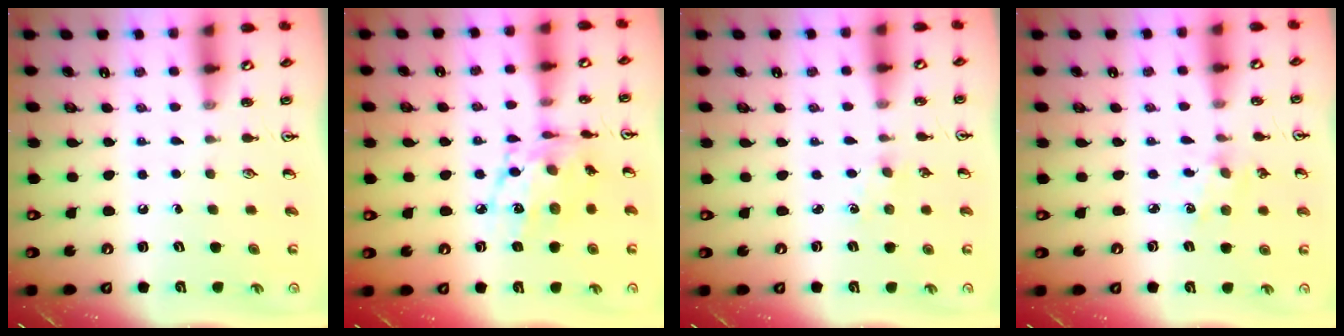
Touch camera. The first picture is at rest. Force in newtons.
{"total": 12.4, "press": 12.4, "slide": 0.9}
{"total": 1.2, "press": 1.2, "slide": 0.3}
{"total": 1.8, "press": 1.8, "slide": 0.3}